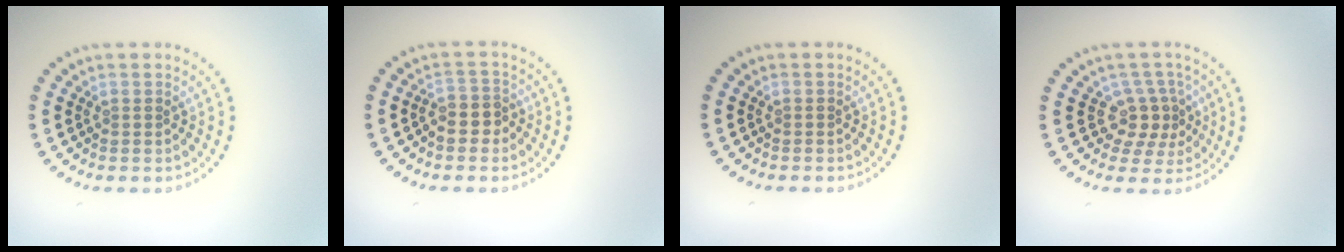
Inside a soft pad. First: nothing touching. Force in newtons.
{"total": 2.5, "press": 2.2, "slide": 1.1}
{"total": 0.0}
{"total": 3.0, "press": 2.2, "slide": 2.1}